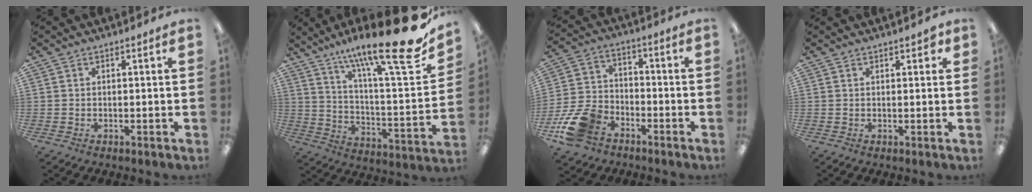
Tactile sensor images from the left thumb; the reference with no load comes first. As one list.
[{"total": 23.5, "force": [16.9, 3.8, 15.9], "torque": [-0.240, -0.119, 0.264]}, {"total": 13.0, "force": [-7.9, 8.3, 6.2], "torque": [-0.132, 0.052, -0.144]}, {"total": 2.0, "force": [1.4, 0.8, 1.2], "torque": [-0.009, -0.003, 0.020]}]